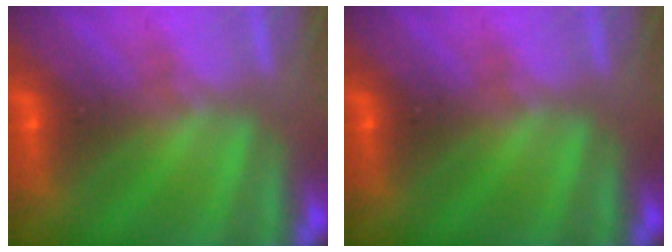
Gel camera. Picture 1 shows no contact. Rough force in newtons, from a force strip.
{"total": 0.0}